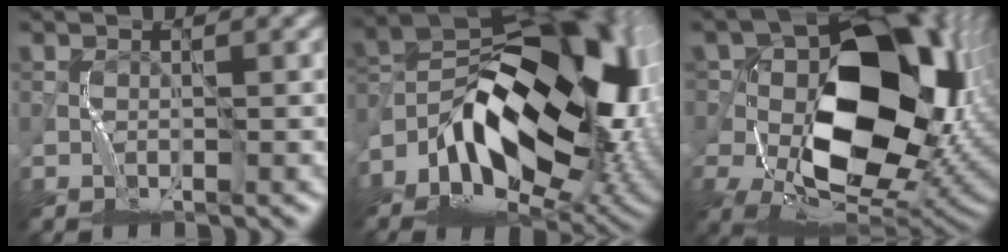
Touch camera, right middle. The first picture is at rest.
{"total": 15.4, "force": [-3.4, 9.1, 12.0], "torque": [-0.199, 0.015, -0.068]}
{"total": 17.7, "force": [-0.3, 12.0, 13.1], "torque": [-0.178, -0.013, 0.020]}